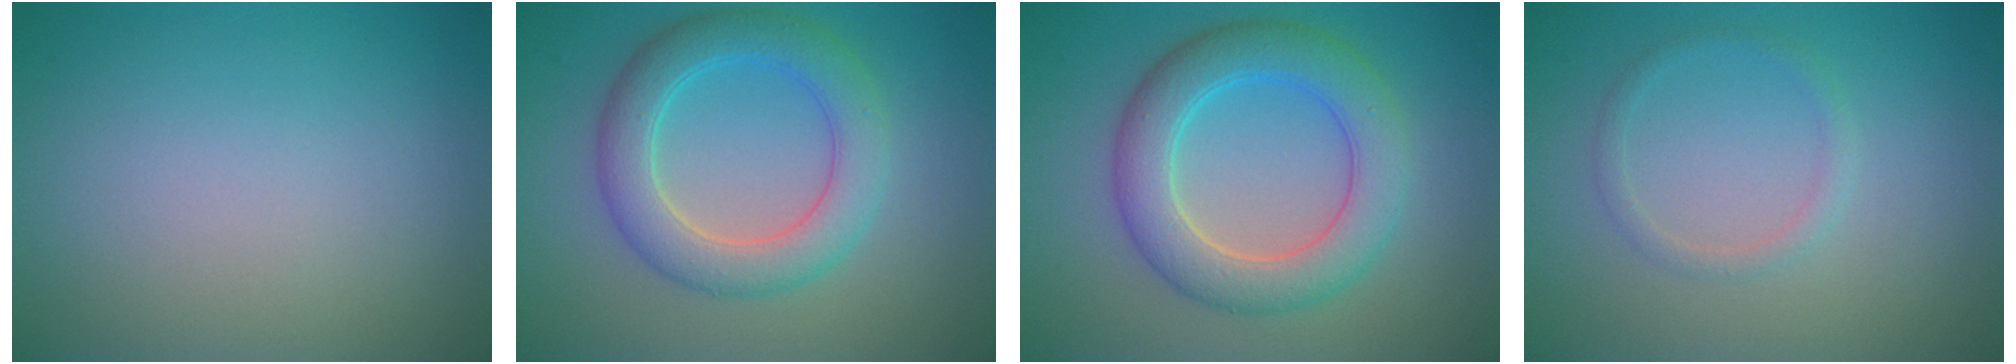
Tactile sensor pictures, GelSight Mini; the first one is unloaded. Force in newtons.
{"total": 5.3, "press": 5.3, "slide": 0.2}
{"total": 6.1, "press": 6.1, "slide": 0.2}
{"total": 1.3, "press": 1.2, "slide": 0.0}